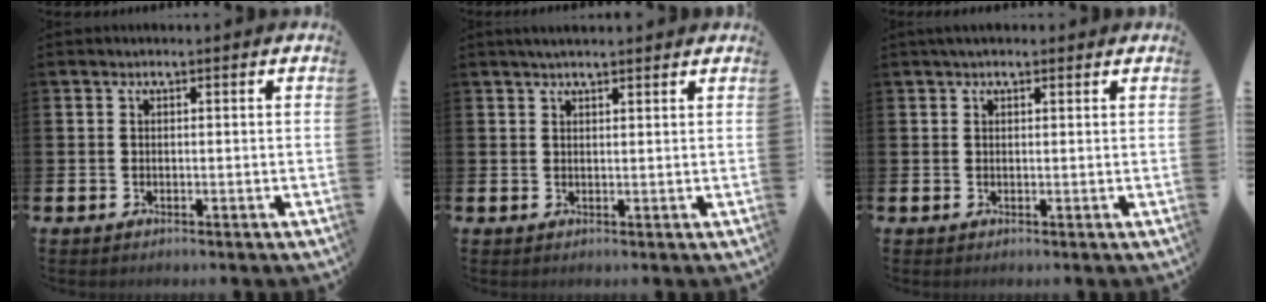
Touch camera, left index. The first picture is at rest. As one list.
[{"total": 2.2, "force": [2.0, 0.3, 0.8], "torque": [-0.017, 0.001, 0.035]}, {"total": 1.4, "force": [1.1, 0.5, 0.7], "torque": [-0.005, 0.003, 0.018]}]